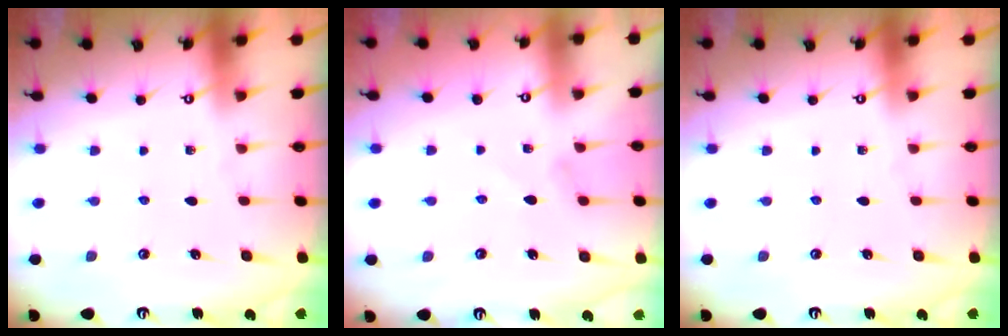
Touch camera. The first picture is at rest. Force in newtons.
{"total": 0.9, "press": 0.9, "slide": 0.3}
{"total": 0.0}